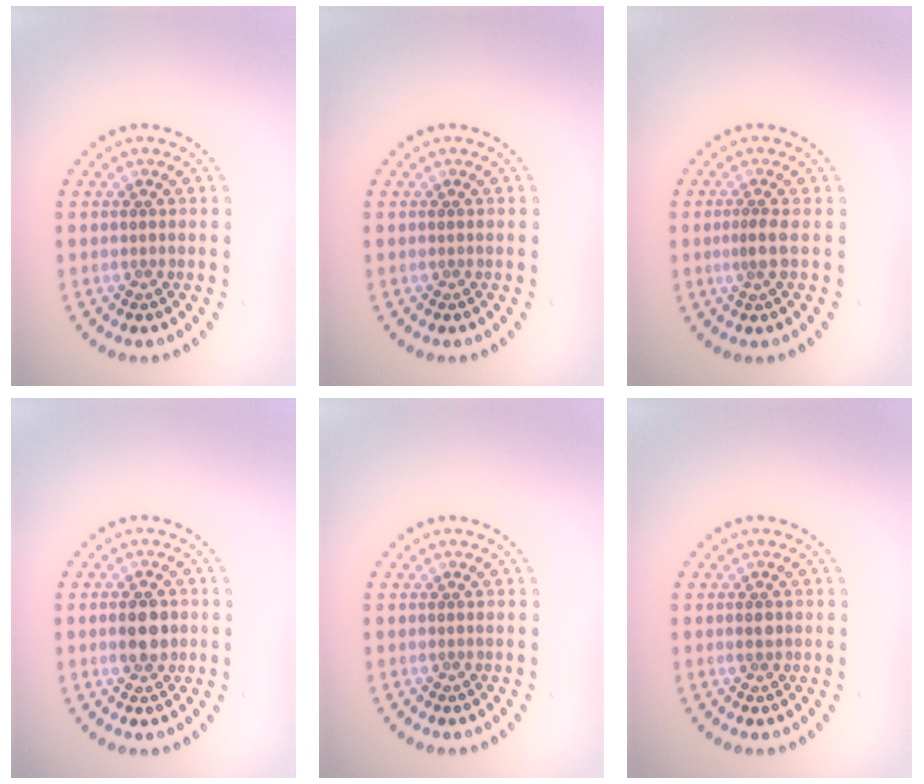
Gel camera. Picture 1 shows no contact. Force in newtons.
{"total": 0.0}
{"total": 1.2, "press": 0.8, "slide": 0.9}
{"total": 3.1, "press": 3.1, "slide": 0.1}
{"total": 0.0}
{"total": 1.2, "press": 1.2, "slide": 0.0}